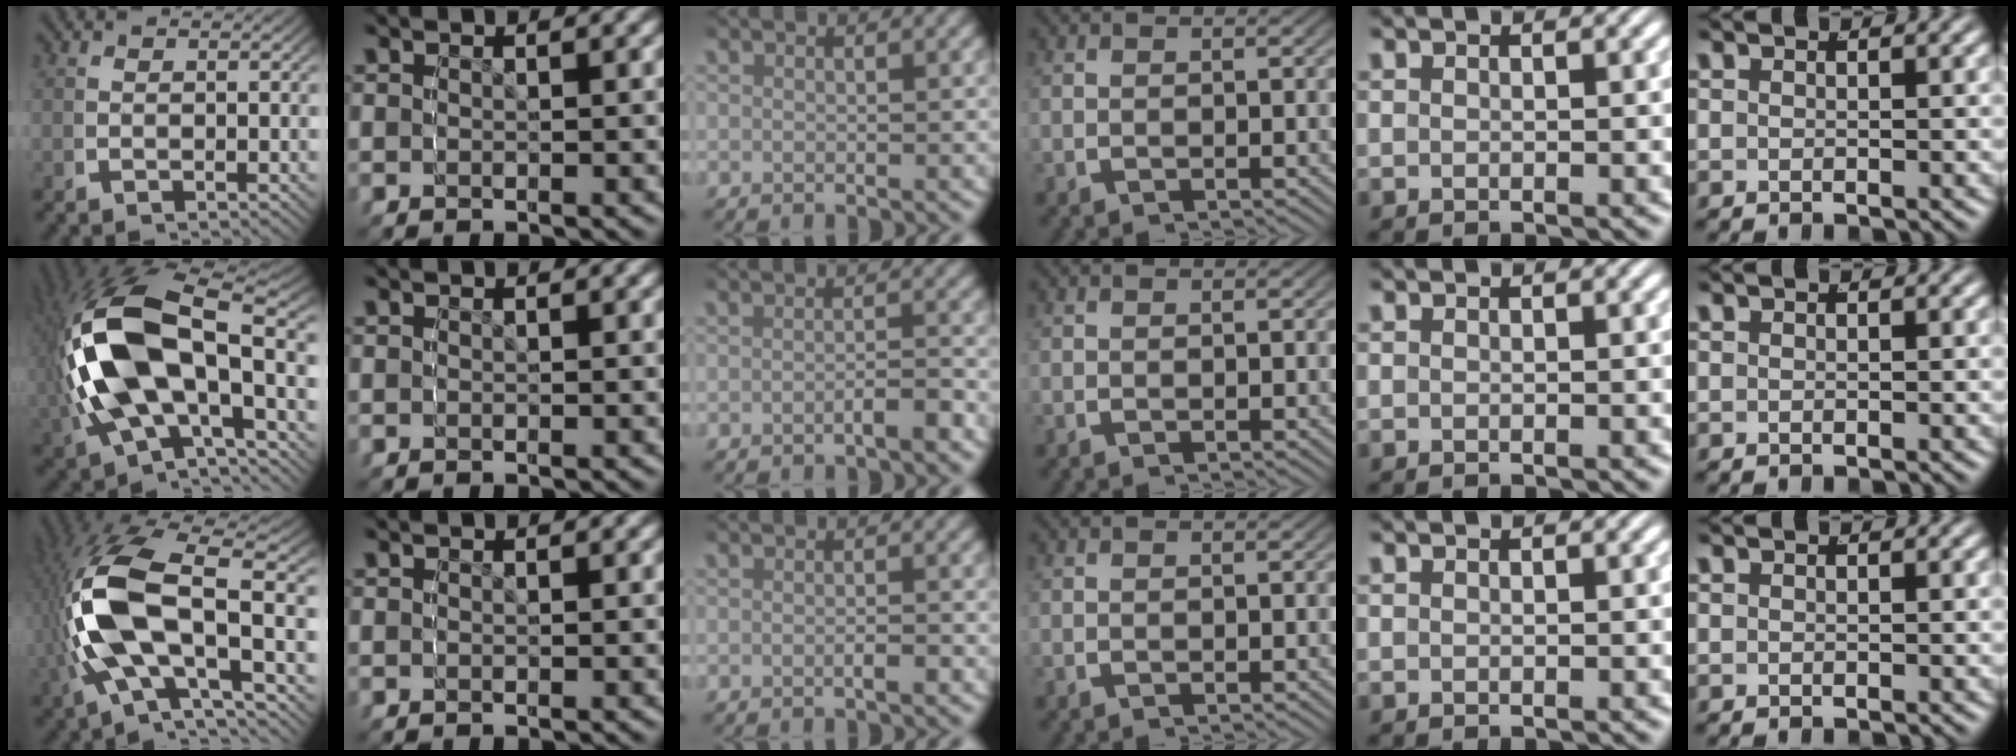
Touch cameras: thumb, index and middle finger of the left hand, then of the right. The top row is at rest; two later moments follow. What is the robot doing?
{"motion": "grasp_and_lifting", "object": "button"}